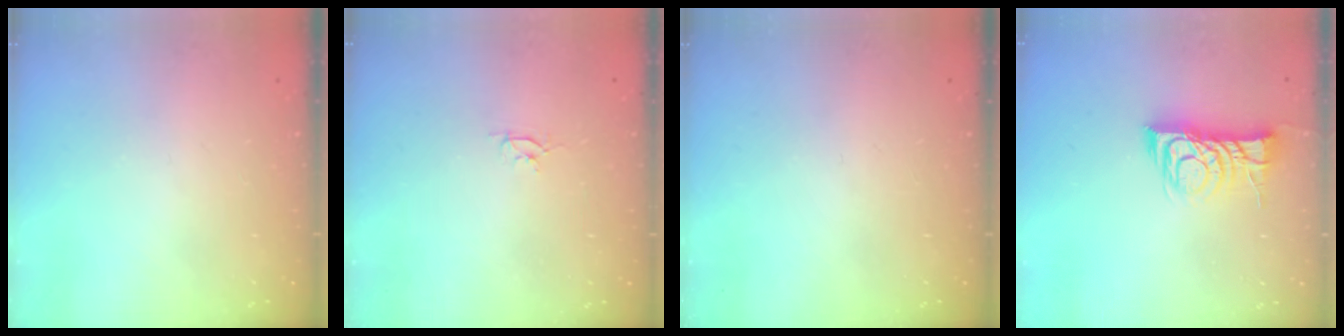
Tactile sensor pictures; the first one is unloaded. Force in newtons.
{"total": 2.6, "press": 2.6, "slide": 0.3}
{"total": 0.0}
{"total": 10.8, "press": 10.8, "slide": 0.8}